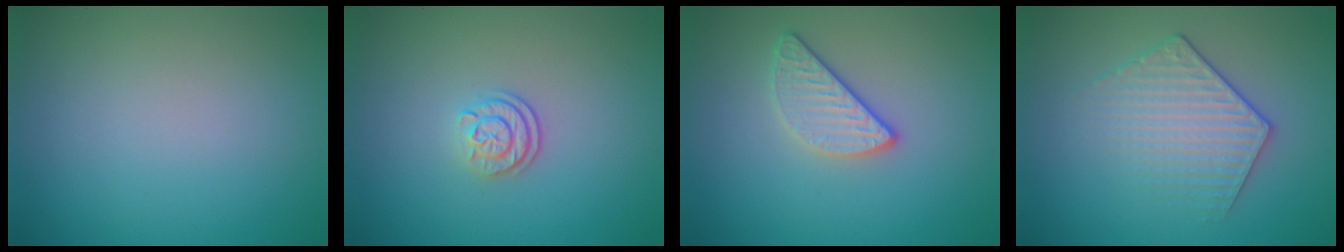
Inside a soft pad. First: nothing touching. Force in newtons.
{"total": 2.2, "press": 1.7, "slide": 1.4}
{"total": 2.5, "press": 2.3, "slide": 1.0}
{"total": 3.6, "press": 3.2, "slide": 1.6}